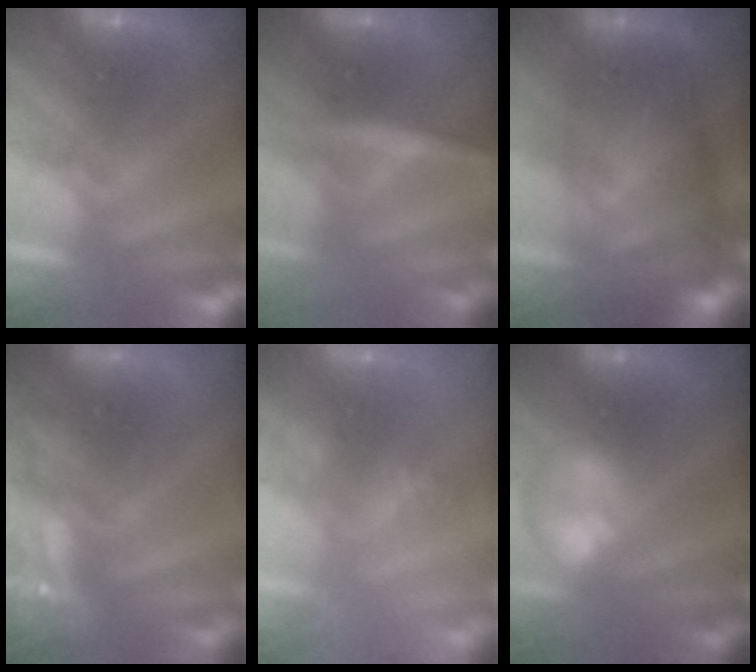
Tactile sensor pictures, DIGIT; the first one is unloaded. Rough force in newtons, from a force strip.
{"total": 2.8}
{"total": 10.7}
{"total": 3.4}
{"total": 1.9}
{"total": 2.6}